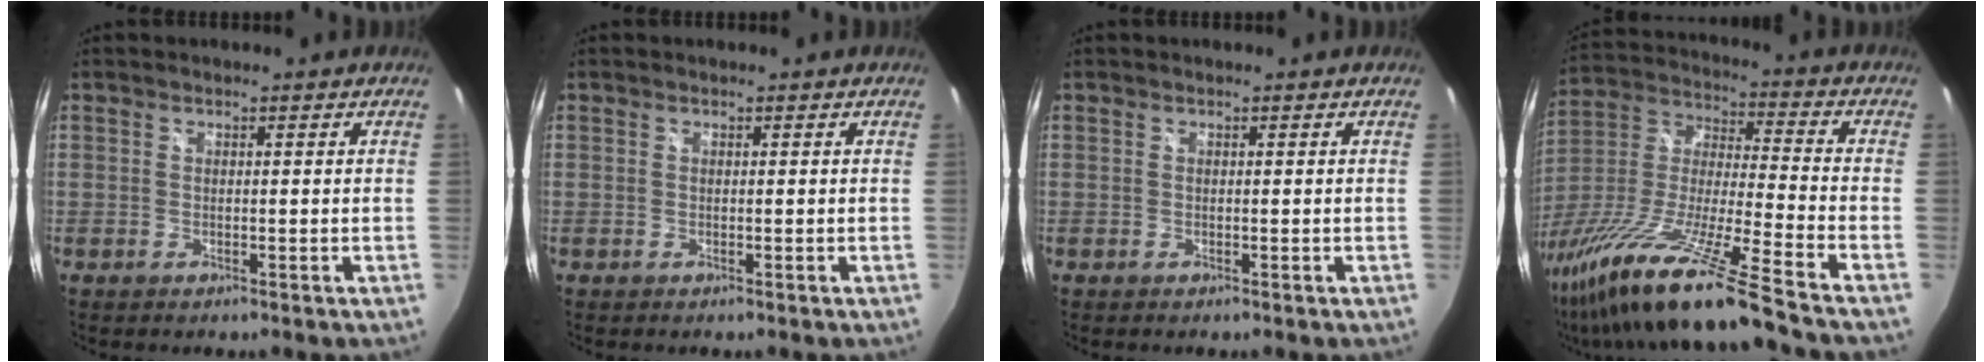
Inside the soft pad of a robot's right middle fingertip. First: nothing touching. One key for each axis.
{"total": 0.0}
{"total": 0.0}
{"total": 25.7, "fx": -19.3, "fy": -0.6, "fz": 17.0, "tx": -0.308, "ty": -0.057, "tz": -0.347}